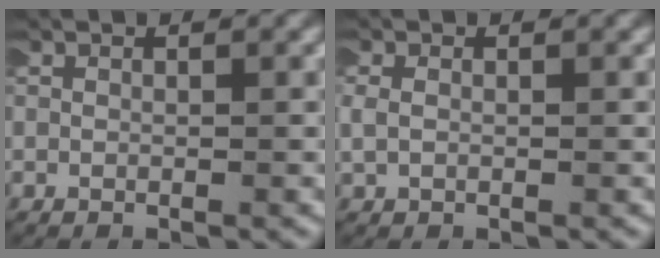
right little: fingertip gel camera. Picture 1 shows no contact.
{"total": 1.5, "force": [0.3, 1.1, 0.9], "torque": [-0.033, -0.001, 0.008]}